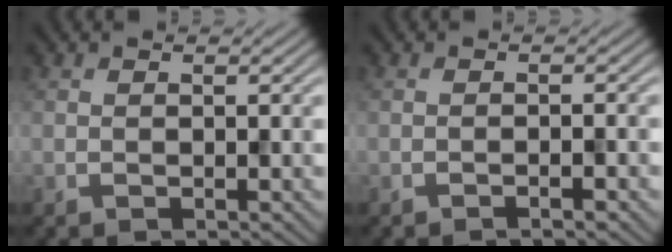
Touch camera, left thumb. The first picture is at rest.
{"total": 1.2, "force": [-0.8, 0.0, 0.8], "torque": [-0.012, 0.004, -0.017]}